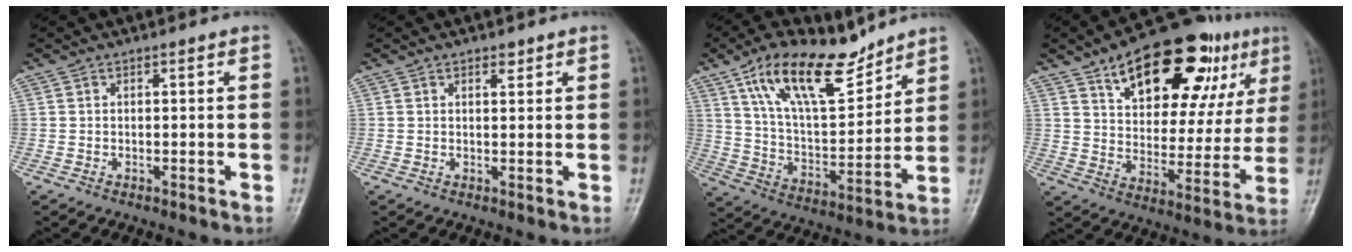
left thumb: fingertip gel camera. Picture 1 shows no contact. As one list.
[{"total": 1.6, "force": [1.1, 0.8, 0.9], "torque": [-0.005, -0.005, 0.014]}, {"total": 17.8, "force": [11.9, 7.2, 11.1], "torque": [-0.158, -0.057, 0.220]}, {"total": 25.8, "force": [13.5, 12.1, 18.4], "torque": [-0.223, -0.014, 0.204]}]